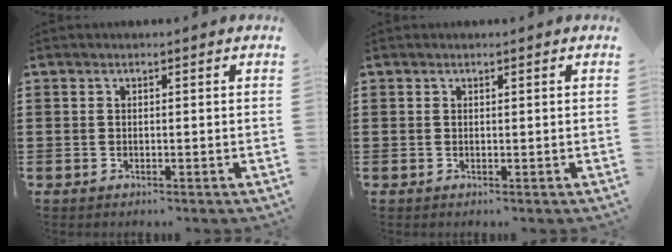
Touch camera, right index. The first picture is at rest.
{"total": 0.0}